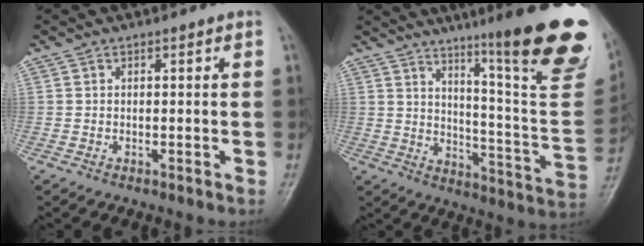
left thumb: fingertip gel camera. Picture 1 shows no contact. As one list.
[{"total": 25.5, "force": [15.3, 2.9, 20.3], "torque": [-0.237, -0.086, 0.216]}]